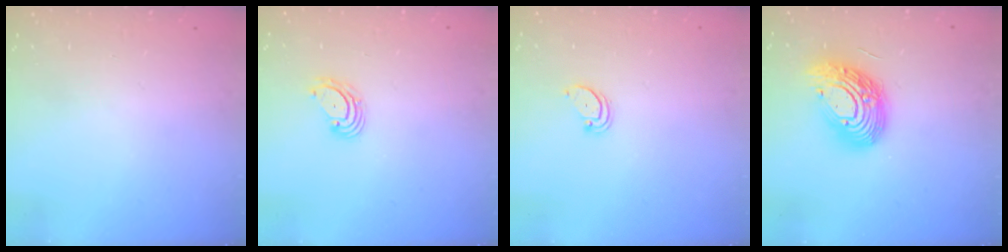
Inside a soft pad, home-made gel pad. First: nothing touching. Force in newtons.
{"total": 4.0, "press": 3.9, "slide": 0.4}
{"total": 1.4, "press": 1.3, "slide": 0.1}
{"total": 16.1, "press": 16.0, "slide": 1.3}